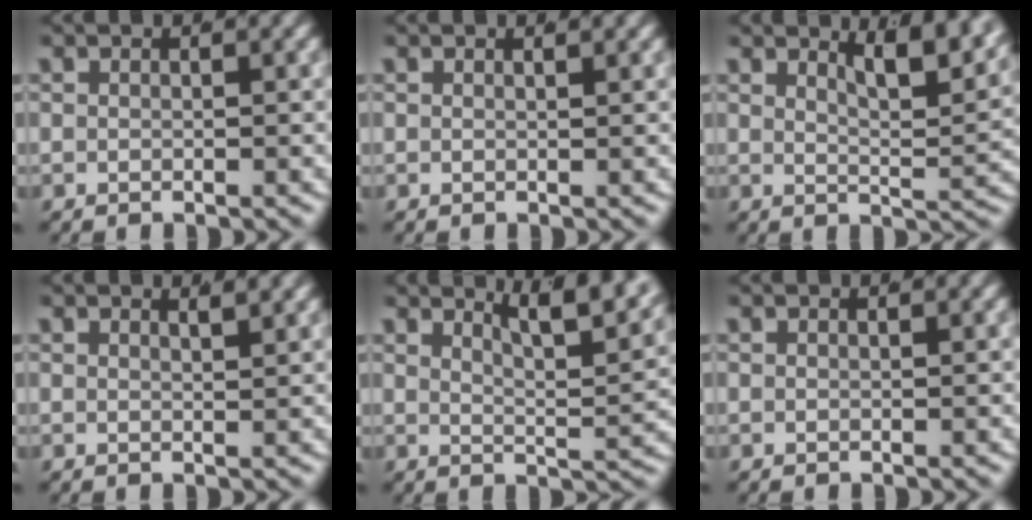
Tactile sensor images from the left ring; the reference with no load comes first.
{"total": 0.5, "force": [0.4, -0.2, 0.1], "torque": [-0.001, -0.003, 0.008]}
{"total": 5.0, "force": [3.5, 0.6, 3.5], "torque": [-0.047, -0.016, 0.060]}
{"total": 1.3, "force": [1.1, -0.5, 0.5], "torque": [-0.006, -0.007, 0.021]}
{"total": 6.1, "force": [4.1, 1.0, 4.3], "torque": [-0.053, -0.009, 0.067]}
{"total": 0.0}